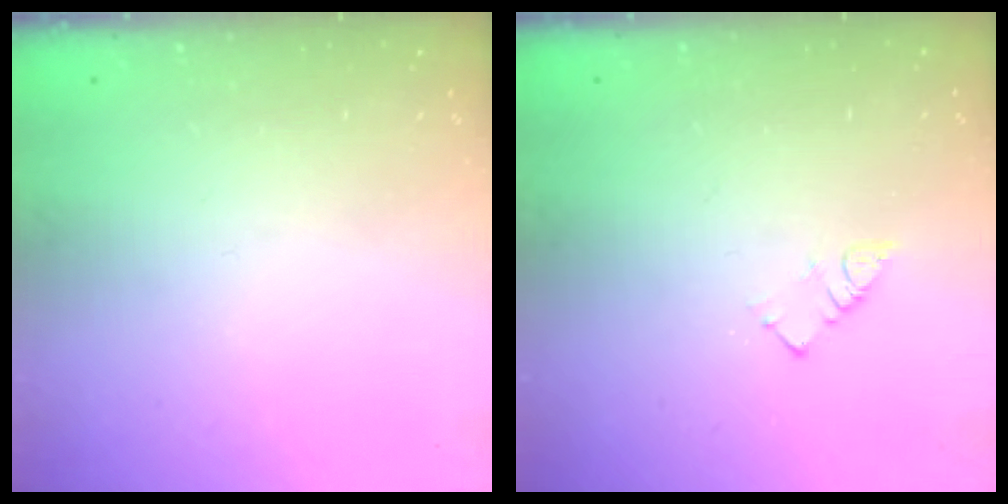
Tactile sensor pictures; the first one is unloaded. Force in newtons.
{"total": 2.9, "press": 2.9, "slide": 0.2}